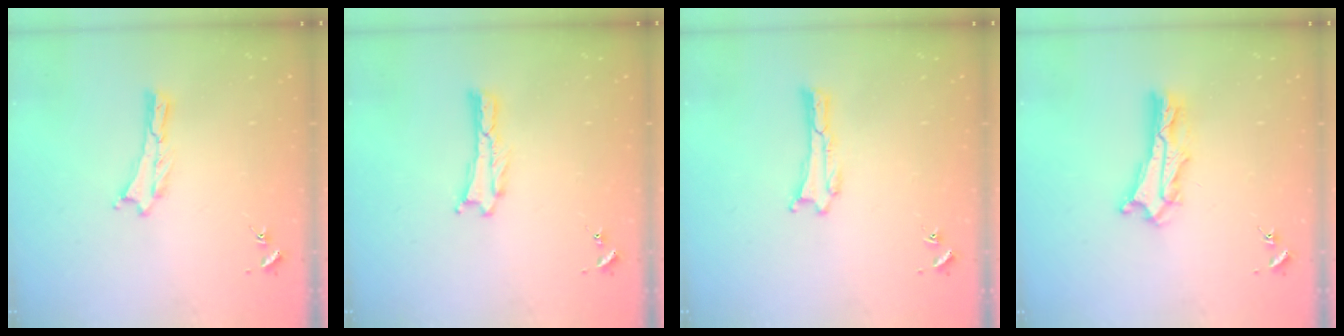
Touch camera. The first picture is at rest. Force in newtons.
{"total": 0.0}
{"total": 0.0}
{"total": 4.4, "press": 4.4, "slide": 0.3}